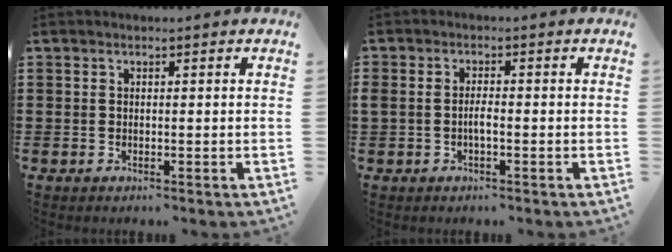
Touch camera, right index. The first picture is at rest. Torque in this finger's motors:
{"motor_torque": [1.62, 0.52, 0.50, 0.12]}